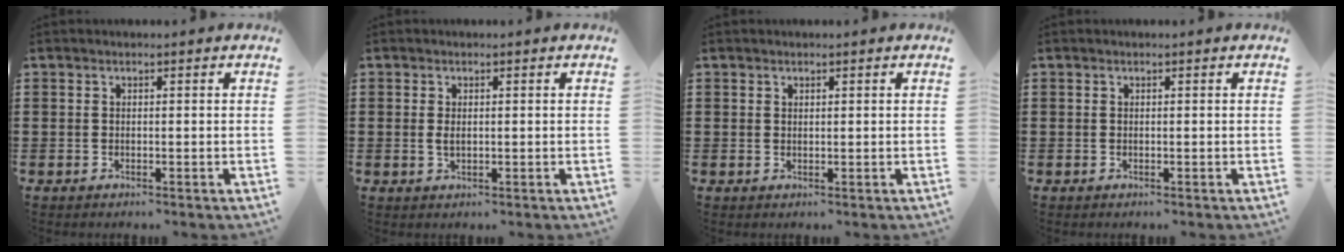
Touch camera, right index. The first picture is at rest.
{"total": 1.4, "force": [0.1, 0.6, 1.3], "torque": [-0.028, 0.001, 0.003]}
{"total": 0.6, "force": [0.4, 0.4, 0.2], "torque": [-0.005, 0.002, 0.008]}
{"total": 0.0}